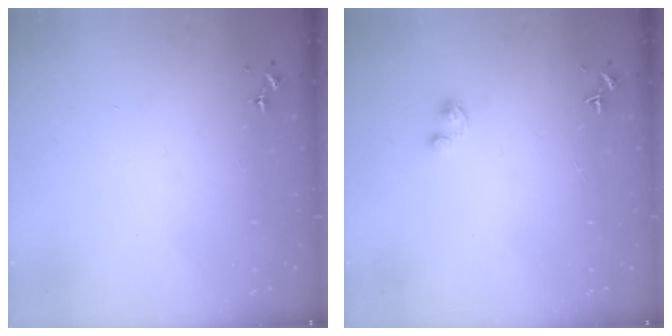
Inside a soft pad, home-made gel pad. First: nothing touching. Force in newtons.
{"total": 2.8, "press": 2.7, "slide": 0.4}